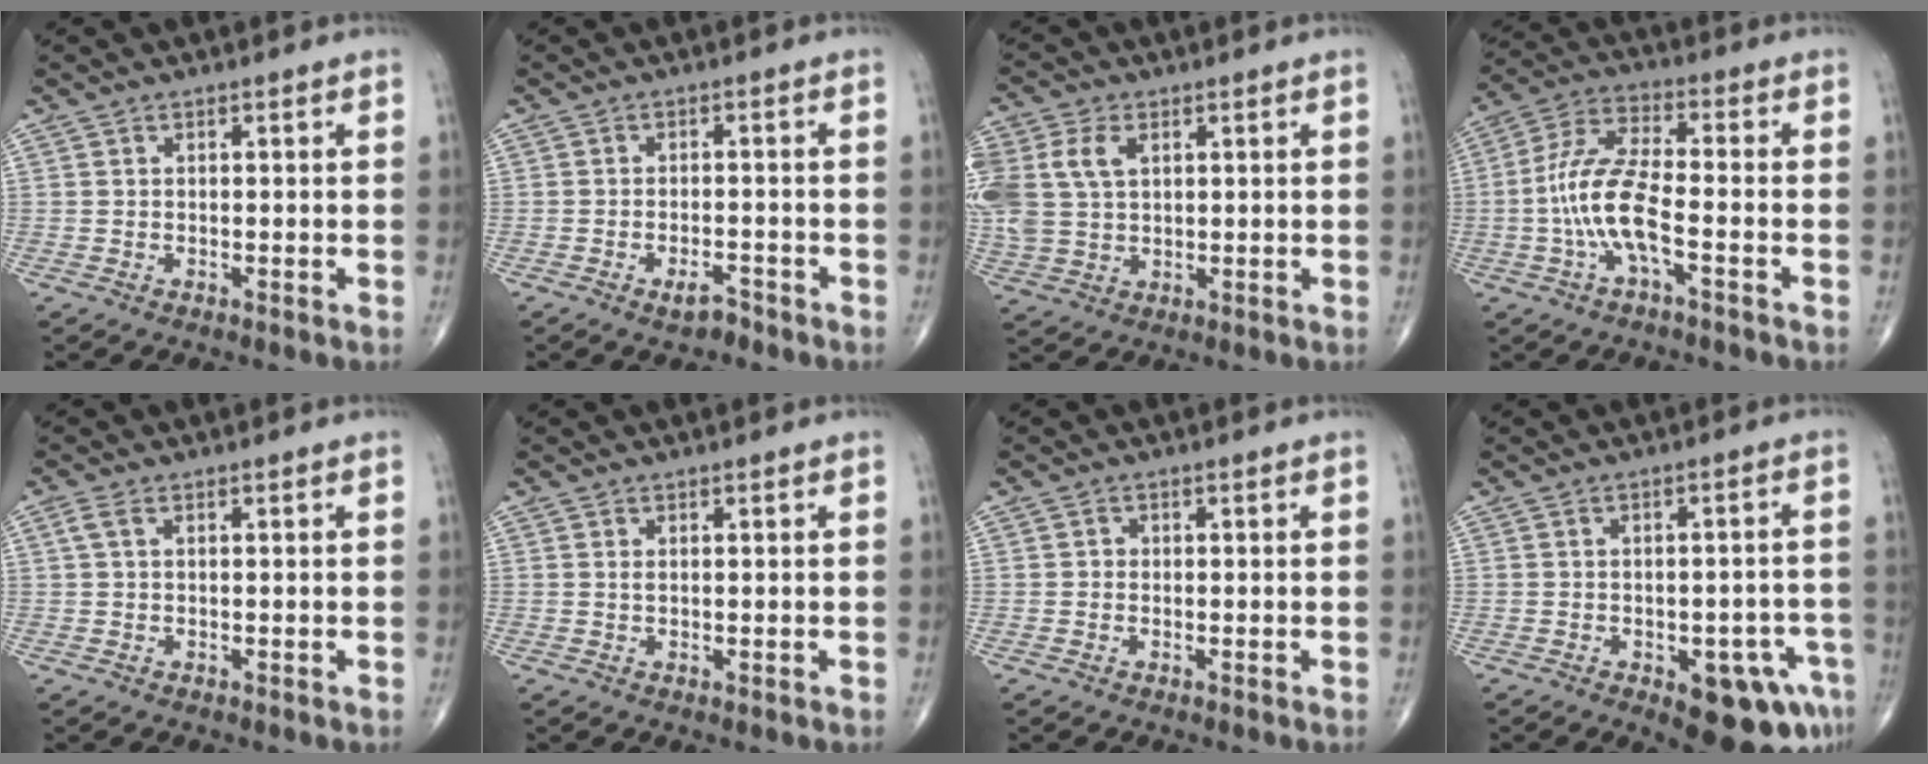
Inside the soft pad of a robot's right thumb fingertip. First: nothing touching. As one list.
[{"total": 3.0, "force": [-2.1, 1.2, 1.7], "torque": [-0.026, 0.011, -0.035]}, {"total": 12.1, "force": [3.0, 8.3, 8.2], "torque": [-0.204, 0.005, 0.064]}, {"total": 11.0, "force": [-2.9, 3.1, 10.1], "torque": [-0.228, 0.035, -0.059]}, {"total": 1.8, "force": [0.5, 0.9, 1.5], "torque": [-0.043, 0.015, 0.014]}, {"total": 0.5, "force": [0.2, 0.1, 0.5], "torque": [-0.015, -0.003, 0.005]}, {"total": 0.7, "force": [-0.2, 0.7, 0.2], "torque": [0.002, 0.003, -0.005]}, {"total": 12.2, "force": [-5.8, 5.3, 9.4], "torque": [-0.088, 0.028, -0.063]}]